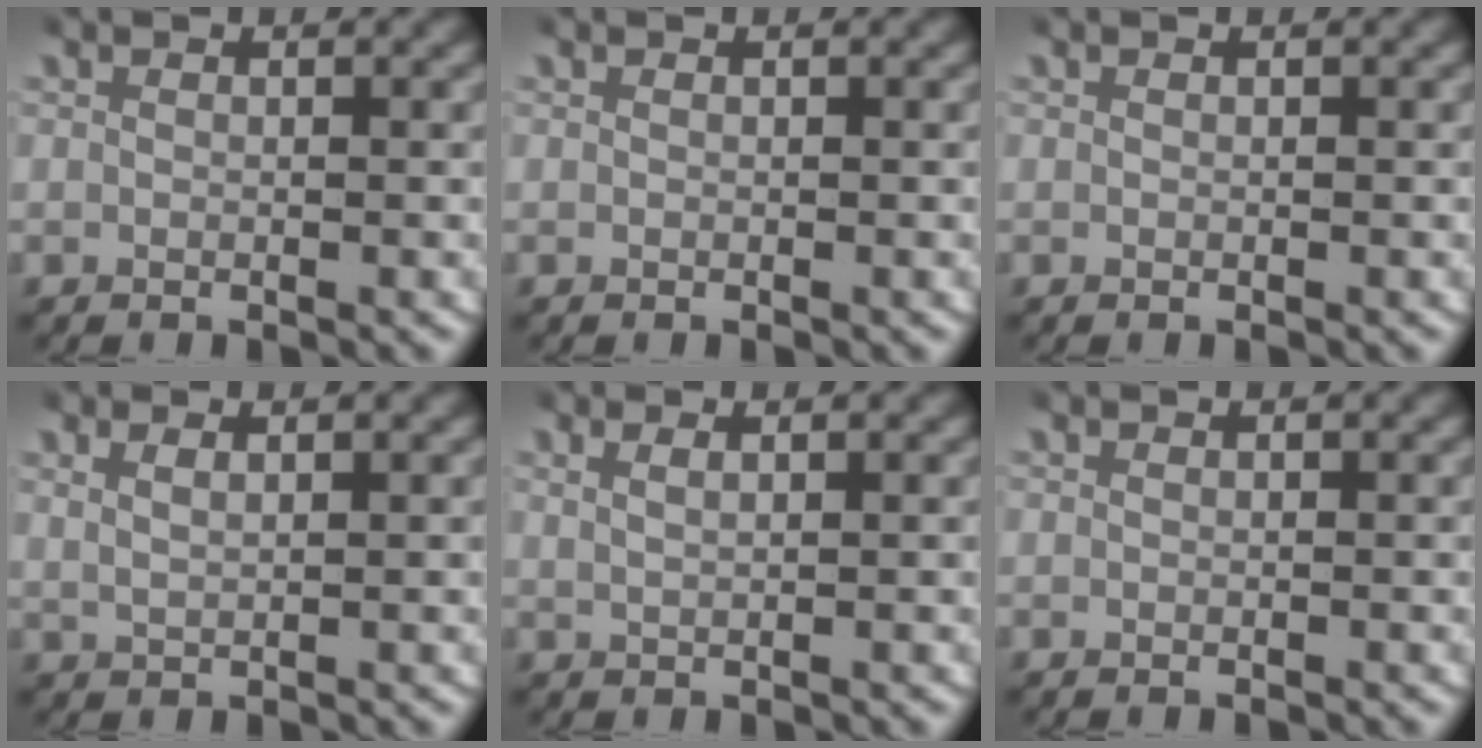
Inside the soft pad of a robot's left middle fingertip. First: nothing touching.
{"total": 0.0}
{"total": 0.0}
{"total": 1.3, "force": [1.0, 0.4, 0.8], "torque": [-0.020, -0.002, 0.024]}
{"total": 1.1, "force": [0.8, 0.1, 0.7], "torque": [-0.016, -0.001, 0.018]}
{"total": 0.0}